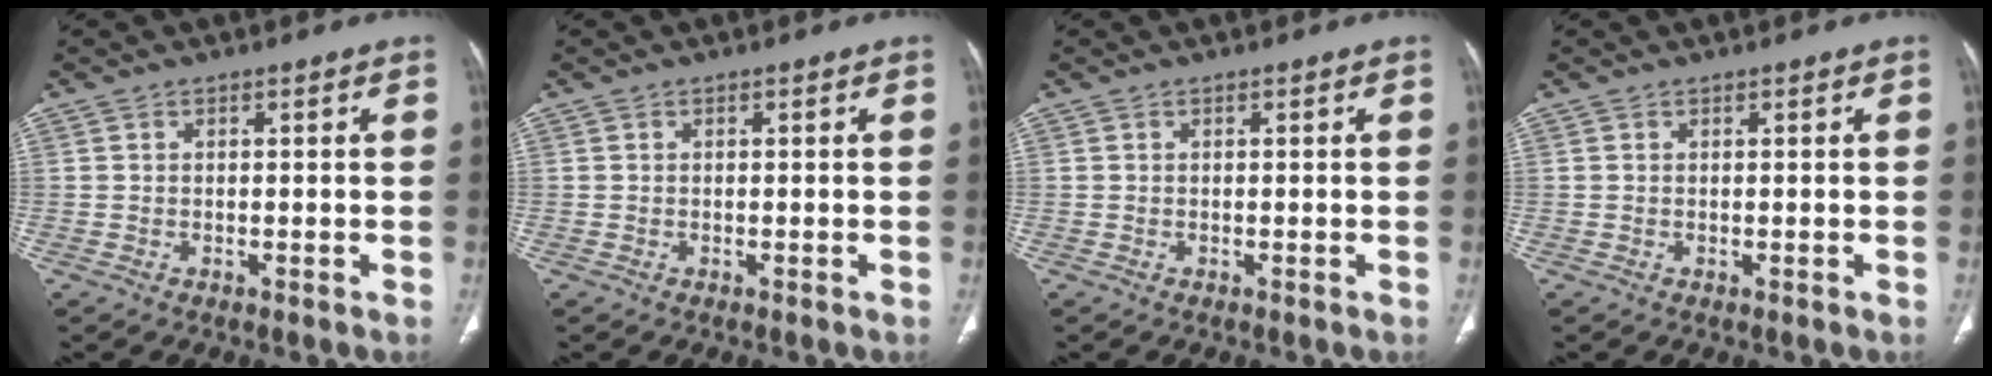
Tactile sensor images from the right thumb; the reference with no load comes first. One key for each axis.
{"total": 0.0}
{"total": 0.0}
{"total": 0.0}